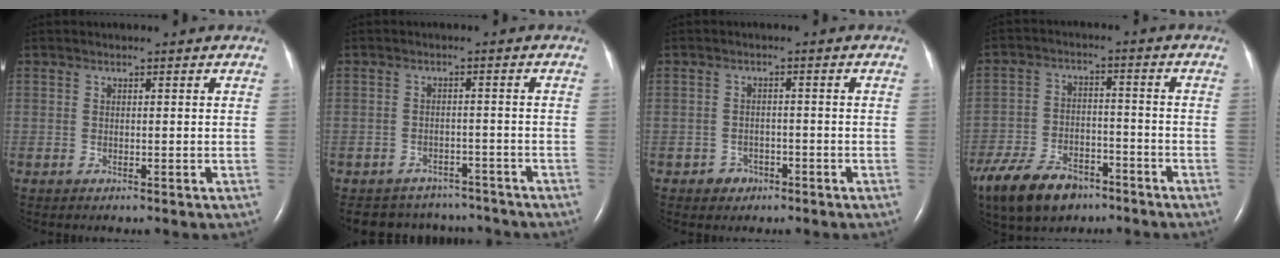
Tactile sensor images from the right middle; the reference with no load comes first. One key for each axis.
{"total": 8.5, "fx": -7.8, "fy": 3.1, "fz": 0.1, "tx": -0.001, "ty": 0.016, "tz": -0.098}
{"total": 2.5, "fx": -1.5, "fy": 1.9, "fz": 0.4, "tx": -0.006, "ty": 0.009, "tz": -0.022}
{"total": 14.6, "fx": -10.3, "fy": 7.4, "fz": 7.2, "tx": -0.169, "ty": -0.010, "tz": -0.177}